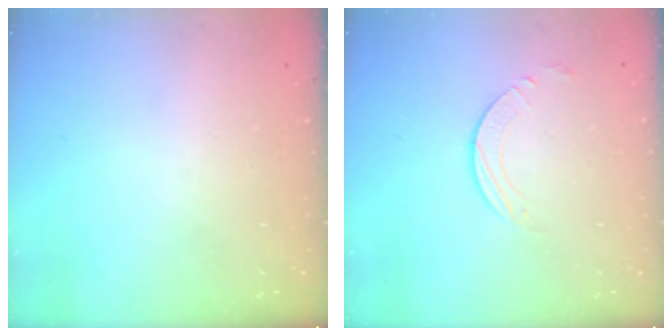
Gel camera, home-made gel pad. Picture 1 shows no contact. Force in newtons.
{"total": 3.2, "press": 3.2, "slide": 0.3}